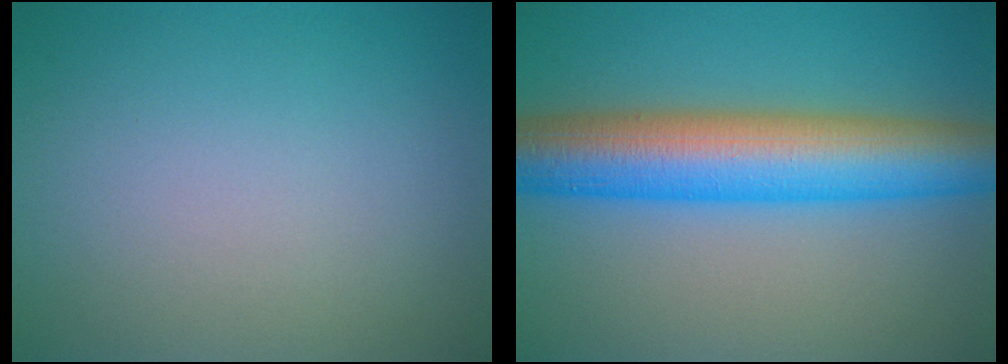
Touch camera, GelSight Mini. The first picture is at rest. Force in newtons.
{"total": 10.3, "press": 10.3, "slide": 0.1}